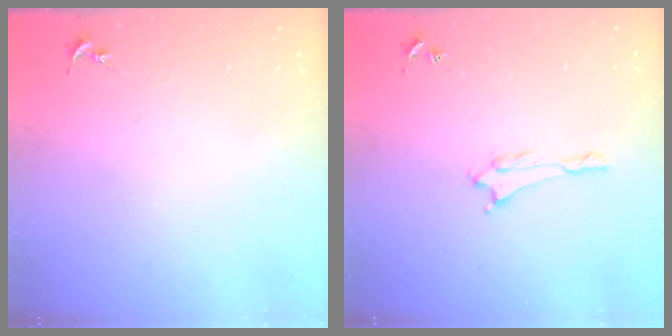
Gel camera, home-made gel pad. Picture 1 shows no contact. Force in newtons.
{"total": 1.3, "press": 1.3, "slide": 0.1}